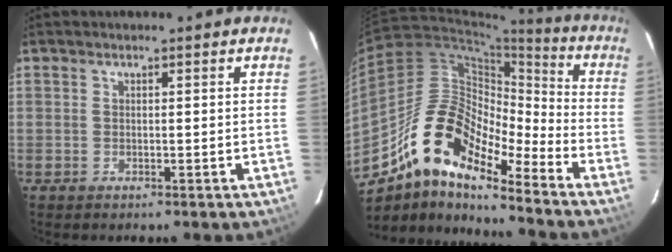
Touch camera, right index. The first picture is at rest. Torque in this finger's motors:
{"motor_torque": [0.98, -0.99, 0.19, -0.13]}